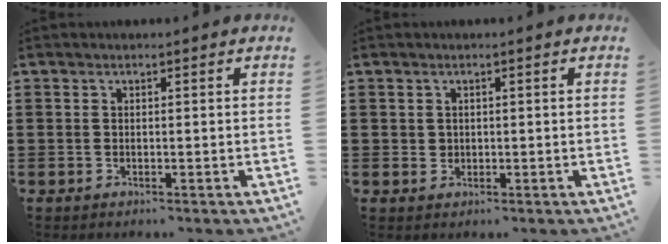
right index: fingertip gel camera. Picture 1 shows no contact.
{"total": 1.0, "force": [0.3, 1.0, 0.2], "torque": [-0.006, 0.005, 0.005]}